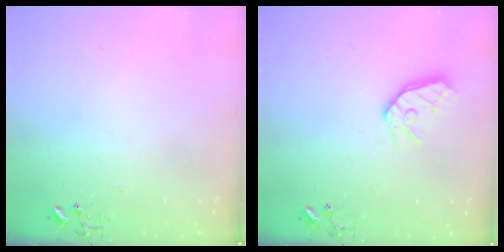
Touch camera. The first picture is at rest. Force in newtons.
{"total": 10.8, "press": 10.8, "slide": 0.9}